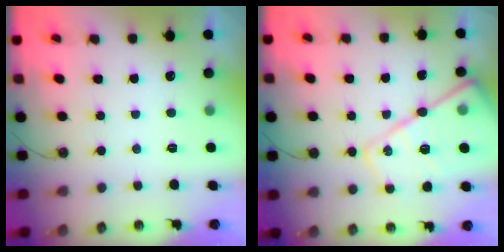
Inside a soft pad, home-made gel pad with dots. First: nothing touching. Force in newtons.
{"total": 18.3, "press": 18.3, "slide": 1.4}